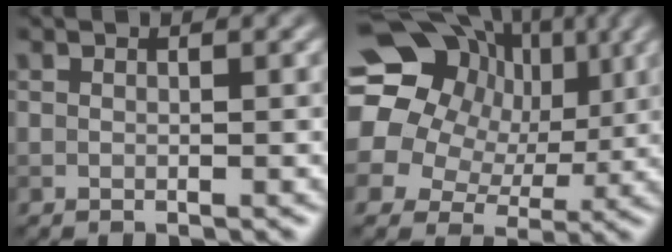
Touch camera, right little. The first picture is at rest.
{"total": 19.2, "force": [5.5, 16.0, 9.0], "torque": [-0.191, 0.034, 0.069]}